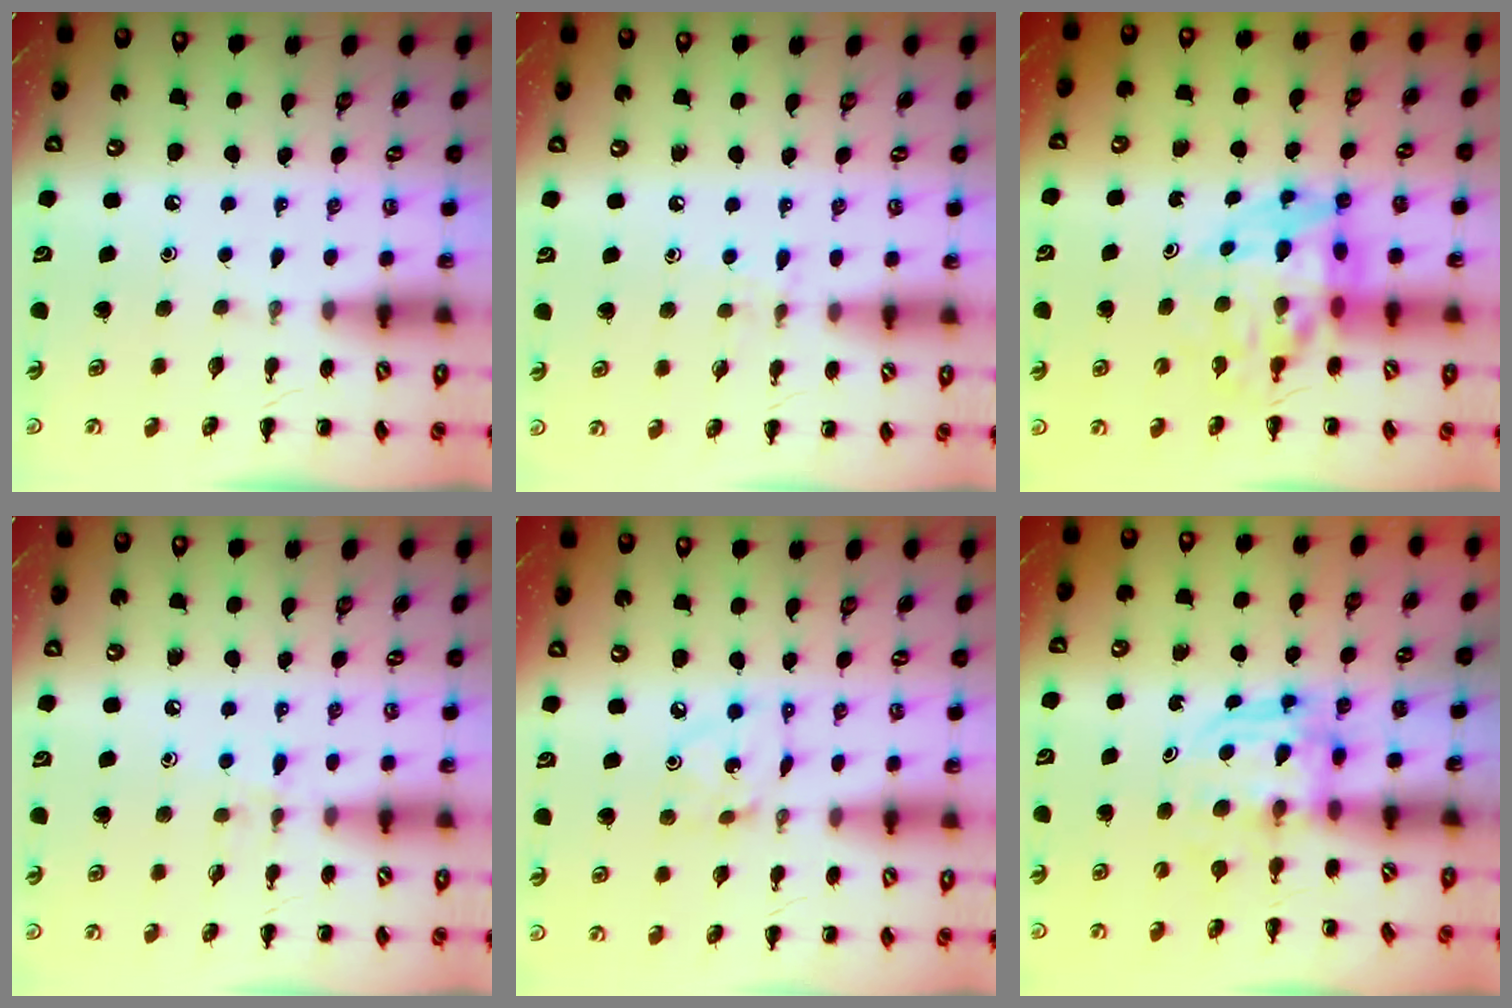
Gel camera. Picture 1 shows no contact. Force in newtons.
{"total": 5.1, "press": 4.8, "slide": 1.5}
{"total": 12.3, "press": 11.9, "slide": 3.2}
{"total": 6.8, "press": 6.5, "slide": 2.1}
{"total": 2.3, "press": 2.3, "slide": 0.1}
{"total": 3.6, "press": 3.6, "slide": 0.3}